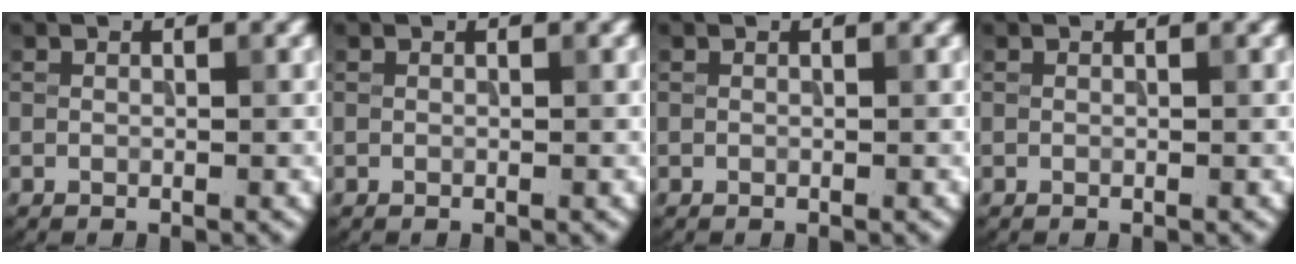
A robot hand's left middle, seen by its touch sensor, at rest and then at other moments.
{"total": 0.0}
{"total": 0.0}
{"total": 0.0}